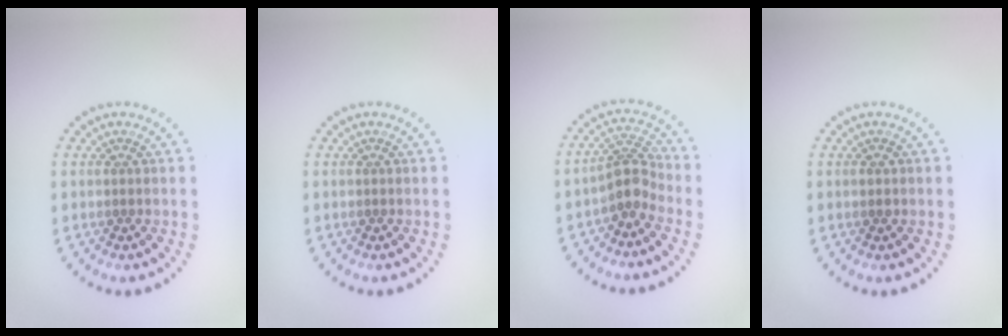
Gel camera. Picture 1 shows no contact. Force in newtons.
{"total": 0.0}
{"total": 2.9, "press": 2.2, "slide": 1.9}
{"total": 1.0, "press": 1.0, "slide": 0.1}